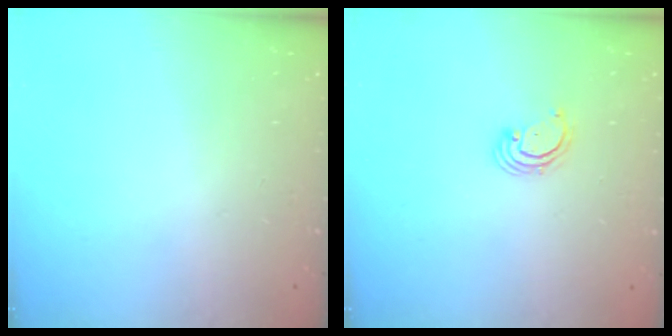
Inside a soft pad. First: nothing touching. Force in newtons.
{"total": 2.6, "press": 2.6, "slide": 0.3}